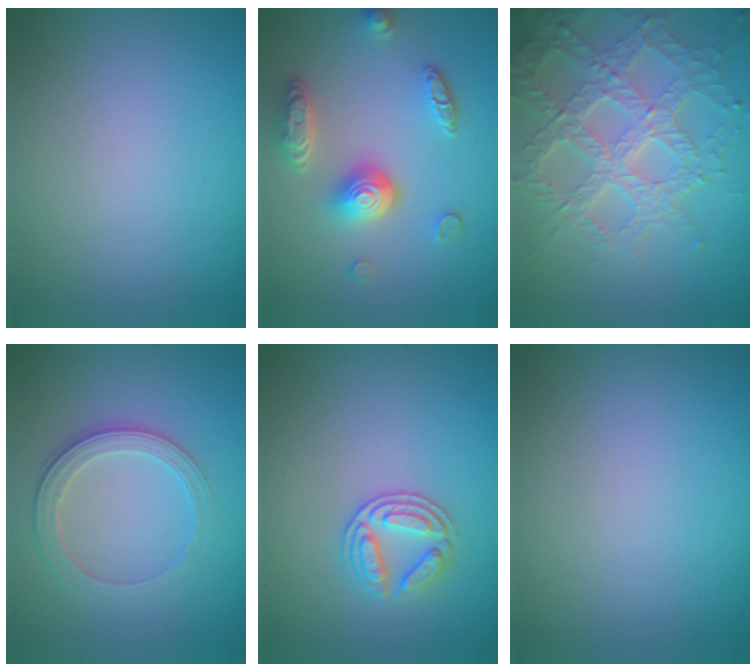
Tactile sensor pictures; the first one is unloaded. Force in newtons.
{"total": 5.1, "press": 3.7, "slide": 3.5}
{"total": 7.2, "press": 5.3, "slide": 4.9}
{"total": 2.8, "press": 2.7, "slide": 0.9}
{"total": 2.8, "press": 2.7, "slide": 0.6}
{"total": 0.0}